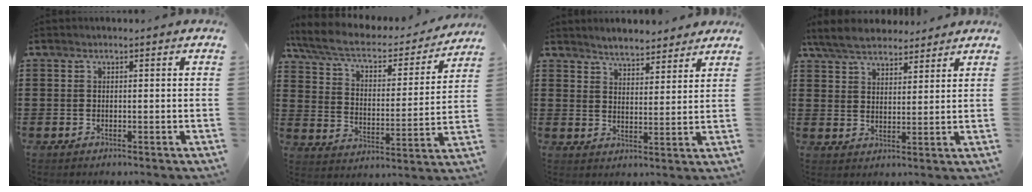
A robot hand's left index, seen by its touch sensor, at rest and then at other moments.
{"total": 6.6, "force": [5.2, 2.0, 3.6], "torque": [-0.092, -0.032, 0.087]}
{"total": 4.0, "force": [3.9, 0.6, -0.1], "torque": [-0.015, -0.013, 0.072]}
{"total": 5.9, "force": [5.3, 2.0, 1.7], "torque": [-0.053, -0.008, 0.098]}